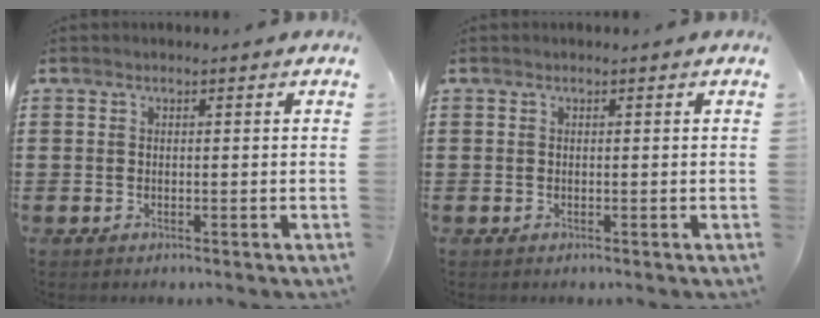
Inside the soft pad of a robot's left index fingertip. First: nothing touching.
{"total": 0.0}